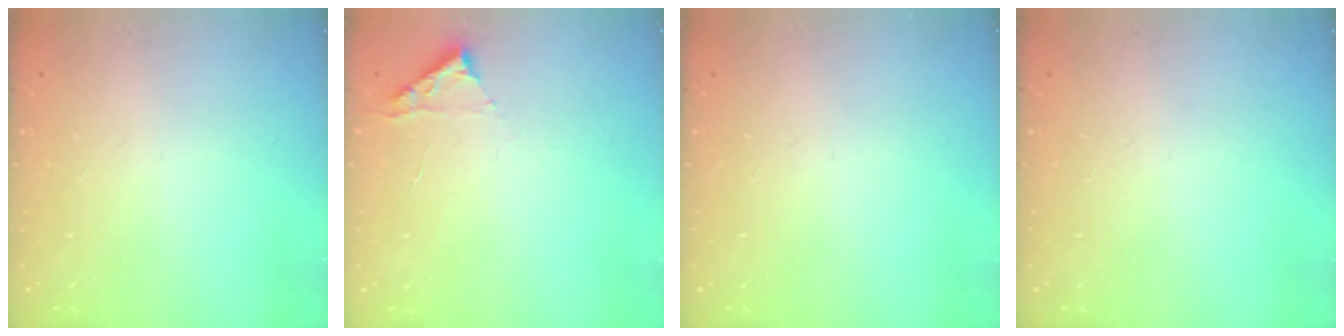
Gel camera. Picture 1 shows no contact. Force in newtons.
{"total": 2.8, "press": 2.8, "slide": 0.3}
{"total": 0.0}
{"total": 0.0}